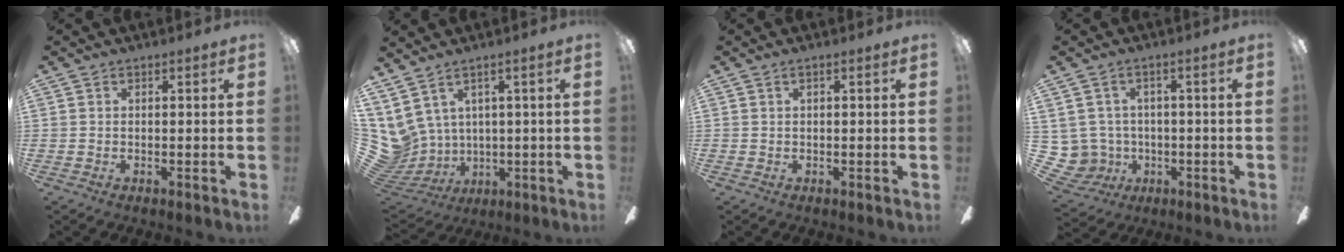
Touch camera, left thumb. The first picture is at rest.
{"total": 8.6, "force": [3.9, 7.1, 2.7], "torque": [-0.118, -0.038, 0.082]}
{"total": 0.6, "force": [0.3, 0.2, 0.5], "torque": [-0.010, 0.003, 0.004]}
{"total": 6.2, "force": [0.6, 6.1, 0.7], "torque": [-0.064, -0.009, 0.017]}